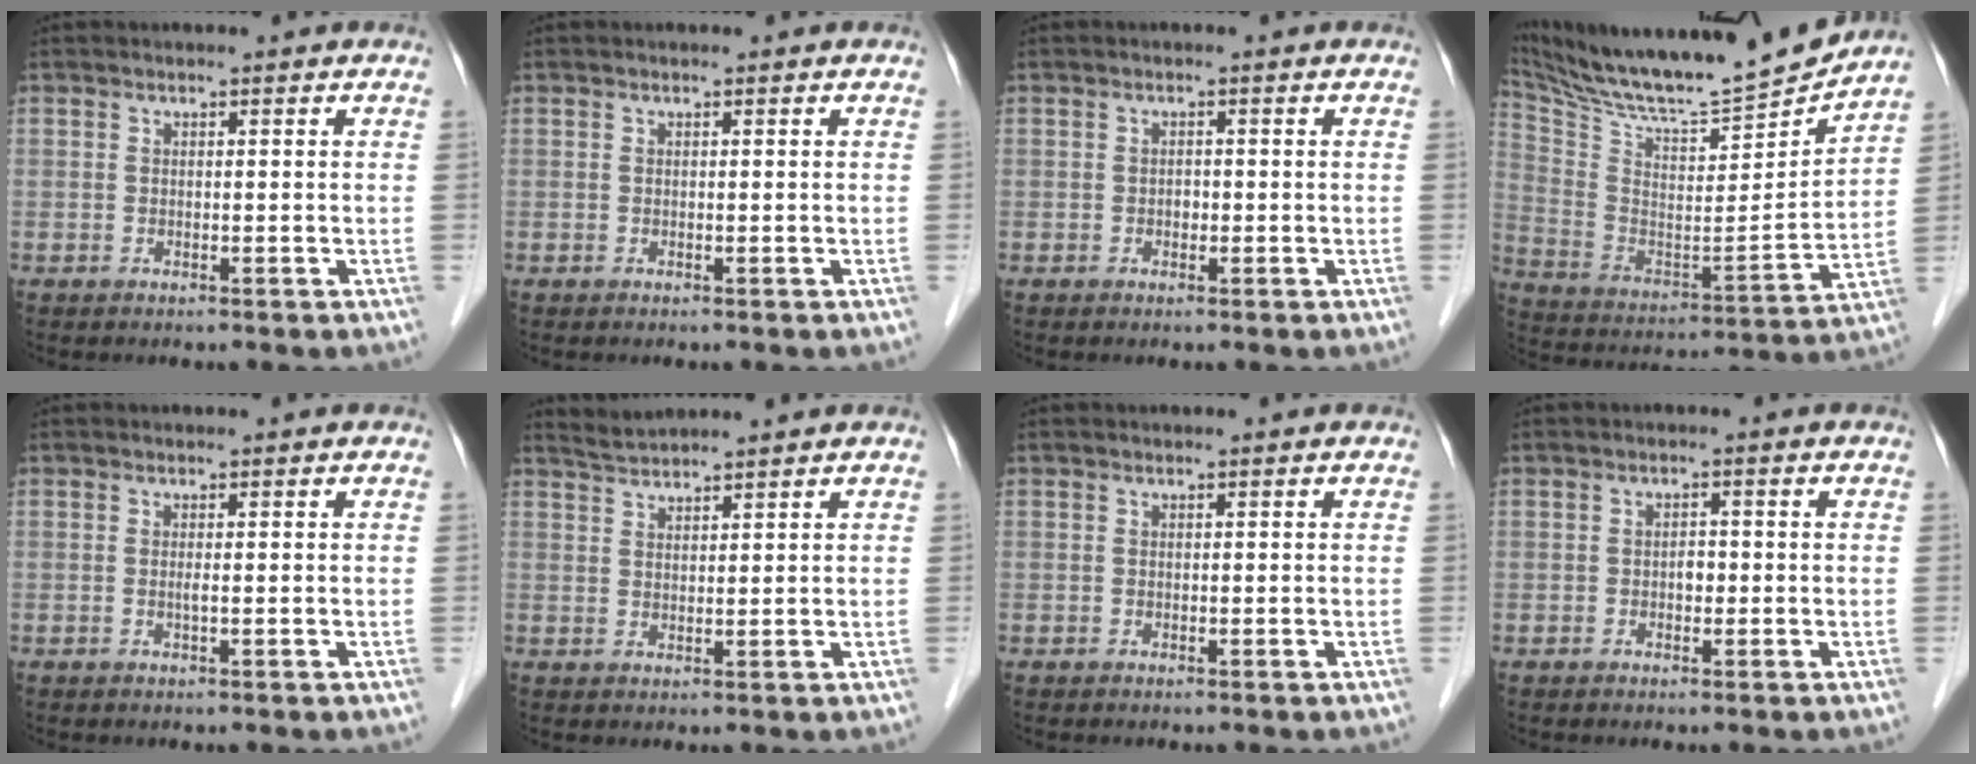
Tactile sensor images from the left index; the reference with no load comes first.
{"total": 0.0}
{"total": 0.7, "force": [-0.1, 0.5, 0.4], "torque": [-0.006, 0.003, -0.004]}
{"total": 21.0, "force": [19.7, 0.8, 7.3], "torque": [-0.149, -0.043, 0.320]}
{"total": 0.5, "force": [0.1, -0.1, 0.5], "torque": [-0.016, -0.002, 0.004]}
{"total": 3.5, "force": [3.5, -0.5, 0.5], "torque": [-0.014, 0.020, 0.070]}
{"total": 0.0}
{"total": 1.2, "force": [-0.2, 0.7, 0.9], "torque": [-0.012, 0.003, -0.004]}